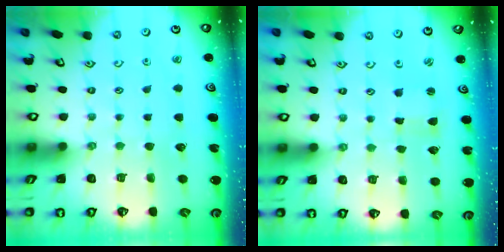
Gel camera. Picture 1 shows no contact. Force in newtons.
{"total": 0.9, "press": 0.9, "slide": 0.1}